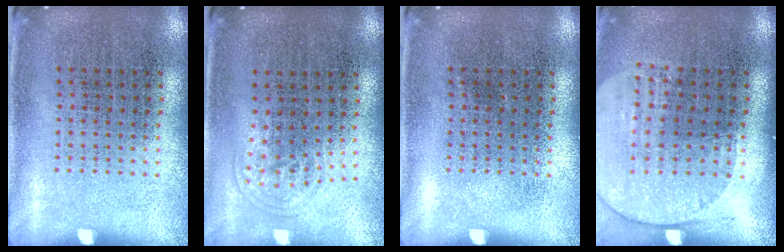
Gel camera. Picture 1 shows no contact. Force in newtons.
{"total": 1.0, "press": 0.6, "slide": 0.8}
{"total": 0.0}
{"total": 1.7, "press": 1.5, "slide": 0.7}